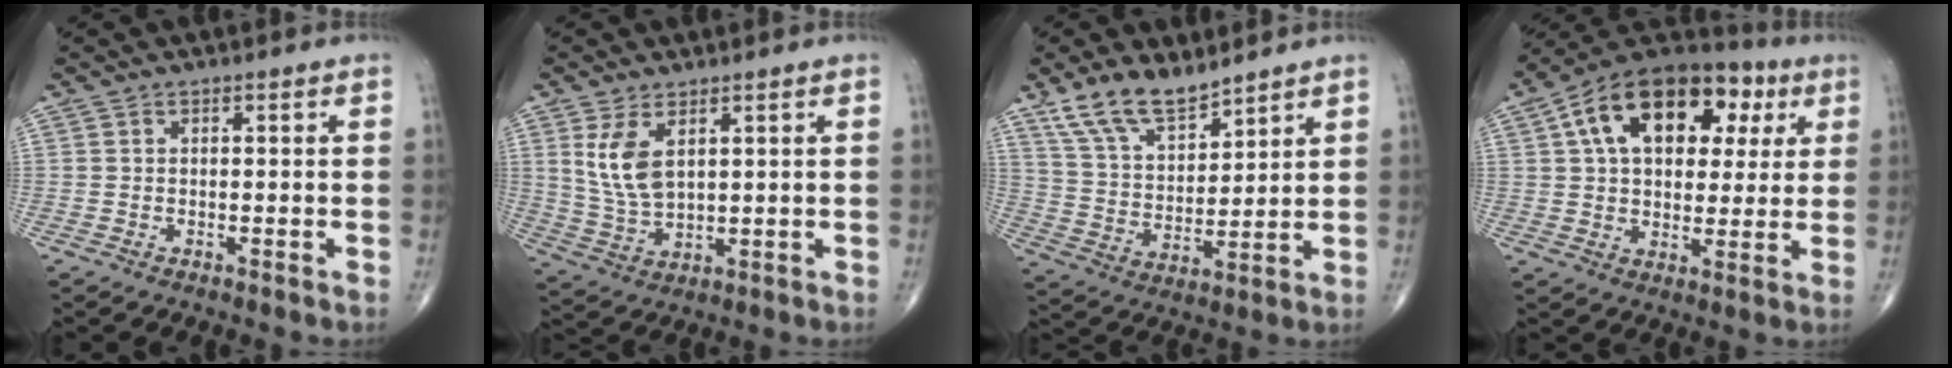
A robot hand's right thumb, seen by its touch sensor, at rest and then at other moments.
{"total": 7.8, "force": [3.0, 3.9, 6.1], "torque": [-0.115, -0.016, 0.071]}
{"total": 11.3, "force": [8.6, 4.5, 5.7], "torque": [-0.093, -0.045, 0.176]}
{"total": 21.7, "force": [7.2, 13.2, 15.7], "torque": [-0.219, 0.020, 0.105]}